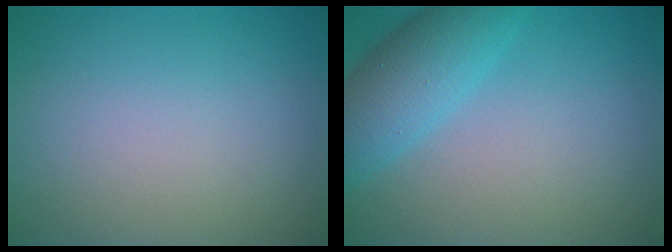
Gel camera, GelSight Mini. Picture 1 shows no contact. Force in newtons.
{"total": 5.0, "press": 5.0, "slide": 0.2}